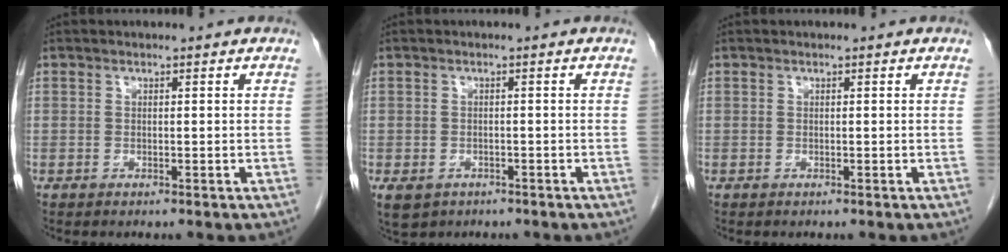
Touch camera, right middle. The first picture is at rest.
{"total": 4.7, "force": [-2.9, 3.3, 1.6], "torque": [-0.030, -0.002, -0.037]}
{"total": 0.0}